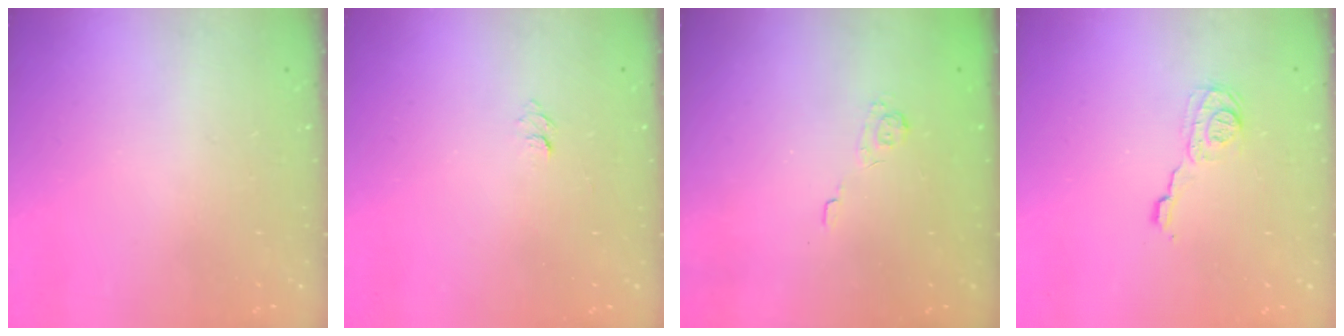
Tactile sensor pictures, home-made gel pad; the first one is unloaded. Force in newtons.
{"total": 3.5, "press": 3.5, "slide": 0.3}
{"total": 2.2, "press": 1.7, "slide": 1.4}
{"total": 8.4, "press": 8.4, "slide": 0.3}